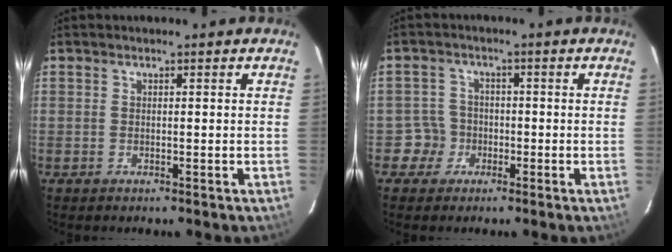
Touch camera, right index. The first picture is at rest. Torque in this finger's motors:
{"motor_torque": [-0.15, -0.04, -0.52, -0.21]}